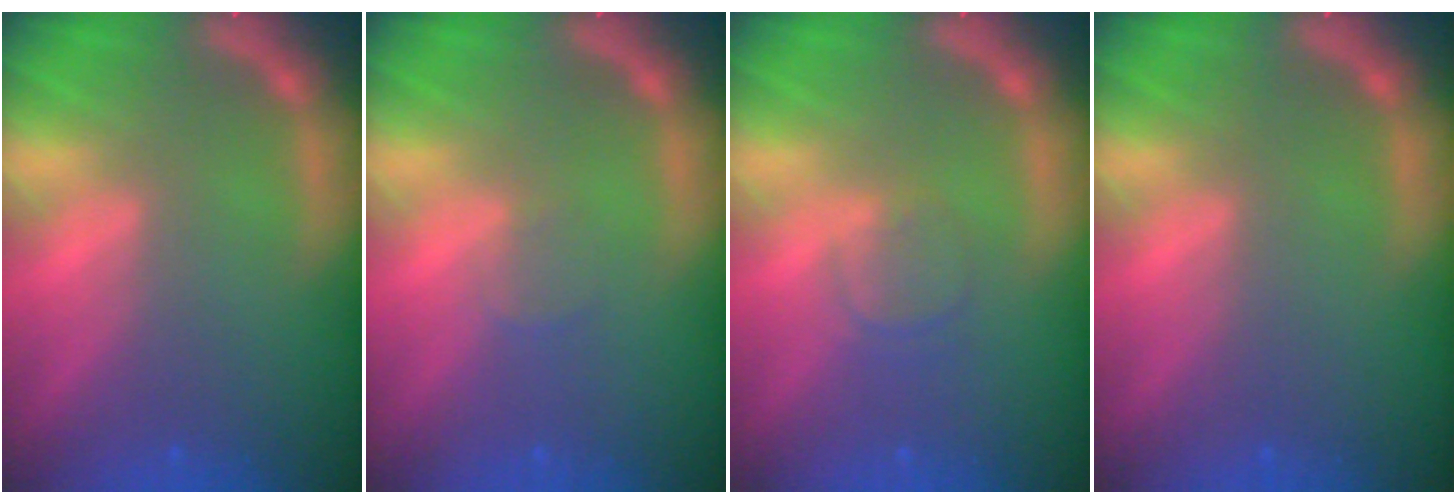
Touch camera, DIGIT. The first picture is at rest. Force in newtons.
{"total": 1.0}
{"total": 1.9}
{"total": 0.0}